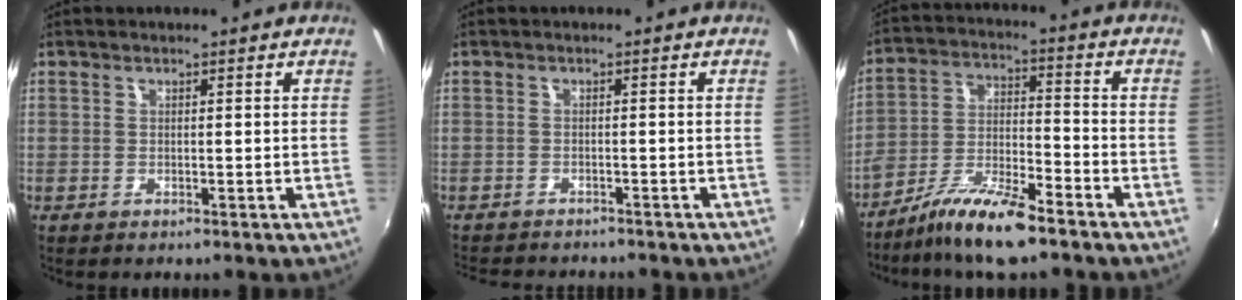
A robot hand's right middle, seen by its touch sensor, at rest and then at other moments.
{"total": 6.6, "force": [-6.2, 1.4, 2.0], "torque": [-0.052, -0.015, -0.092]}
{"total": 11.0, "force": [-8.5, 1.8, 6.8], "torque": [-0.144, -0.005, -0.162]}